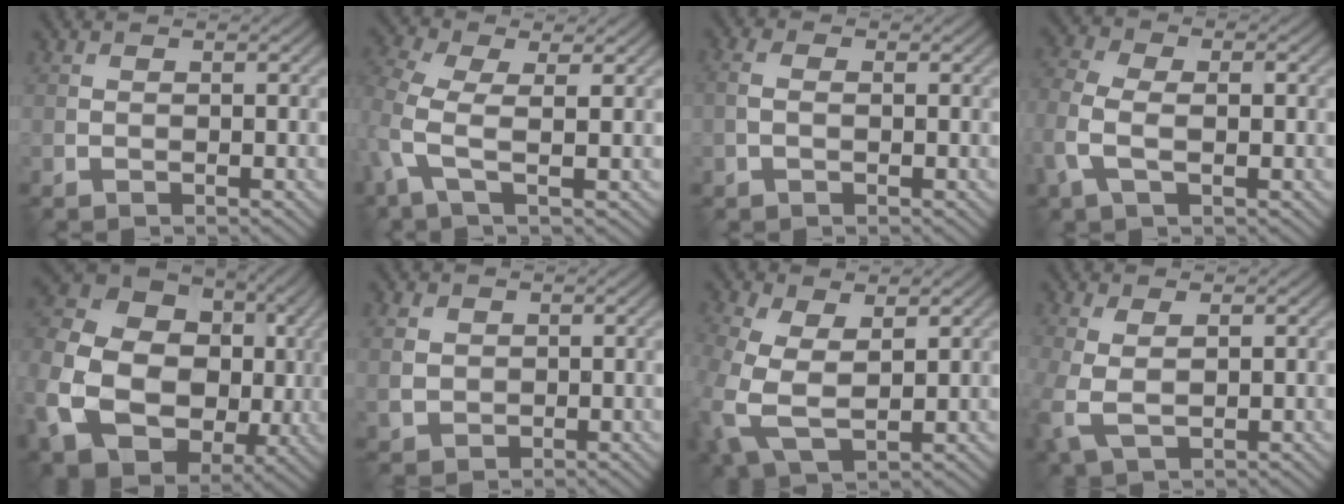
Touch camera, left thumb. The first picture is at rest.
{"total": 5.0, "force": [0.7, 2.3, 4.4], "torque": [-0.116, 0.004, 0.007]}
{"total": 2.0, "force": [-0.2, 1.1, 1.6], "torque": [-0.041, 0.005, -0.006]}
{"total": 6.5, "force": [-1.3, 3.9, 5.0], "torque": [-0.133, 0.002, -0.030]}
{"total": 18.3, "force": [-2.9, 14.4, 10.8], "torque": [-0.271, -0.020, -0.047]}
{"total": 3.0, "force": [0.9, 2.6, 1.3], "torque": [-0.045, -0.001, 0.019]}
{"total": 8.4, "force": [-0.1, 5.1, 6.6], "torque": [-0.197, -0.012, 0.006]}
{"total": 4.9, "force": [-0.1, 3.0, 3.8], "torque": [-0.116, -0.009, 0.001]}